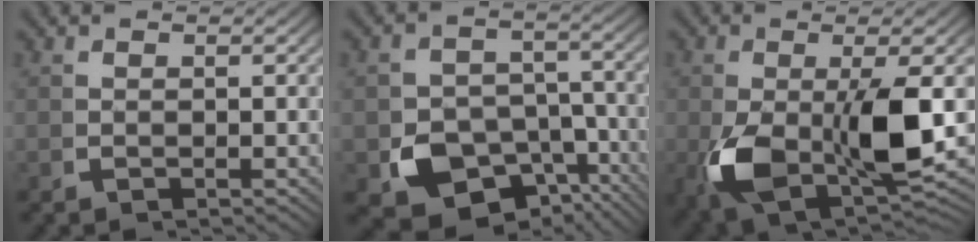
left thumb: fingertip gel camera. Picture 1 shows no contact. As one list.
[{"total": 11.5, "force": [-6.2, 8.3, 5.0], "torque": [-0.110, -0.060, -0.082]}, {"total": 12.3, "force": [-2.9, 6.6, 10.0], "torque": [-0.227, -0.050, -0.019]}]